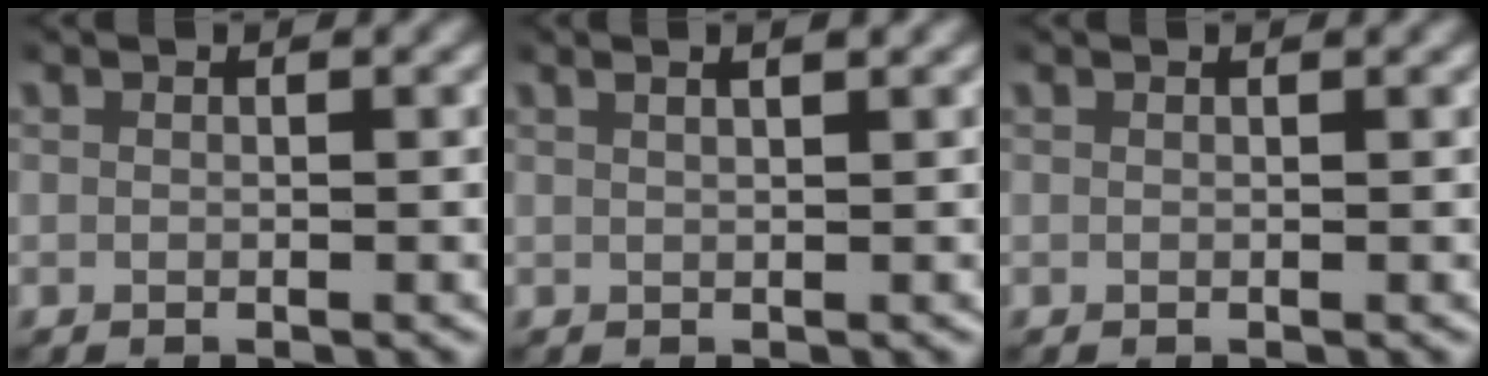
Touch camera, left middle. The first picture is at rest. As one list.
[{"total": 1.7, "force": [1.2, 0.3, 1.2], "torque": [-0.013, 0.010, 0.016]}, {"total": 0.0}]